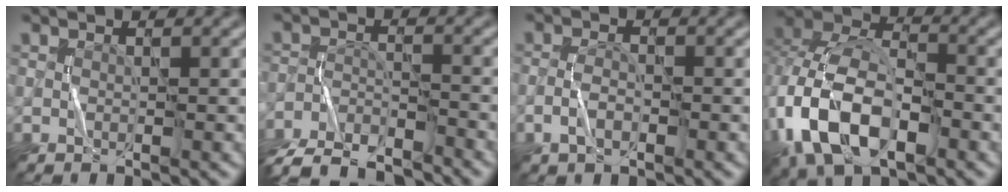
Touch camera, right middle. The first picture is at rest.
{"total": 8.7, "force": [-7.9, 2.1, 2.8], "torque": [-0.050, -0.014, -0.143]}
{"total": 2.1, "force": [-1.0, 1.0, 1.5], "torque": [-0.030, 0.004, -0.023]}
{"total": 11.5, "force": [-3.9, 6.8, 8.3], "torque": [-0.183, -0.003, -0.083]}